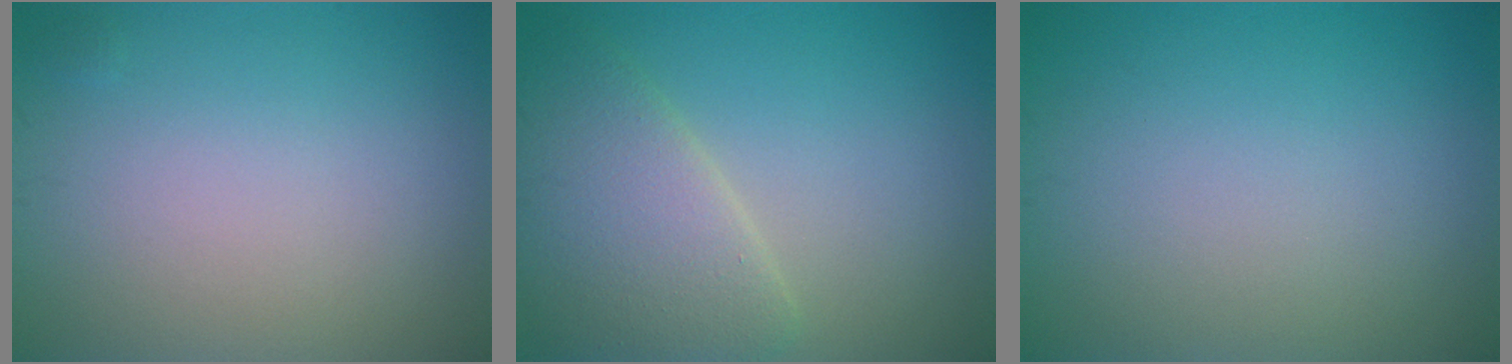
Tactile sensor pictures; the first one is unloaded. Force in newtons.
{"total": 5.7, "press": 5.7, "slide": 0.2}
{"total": 0.0}